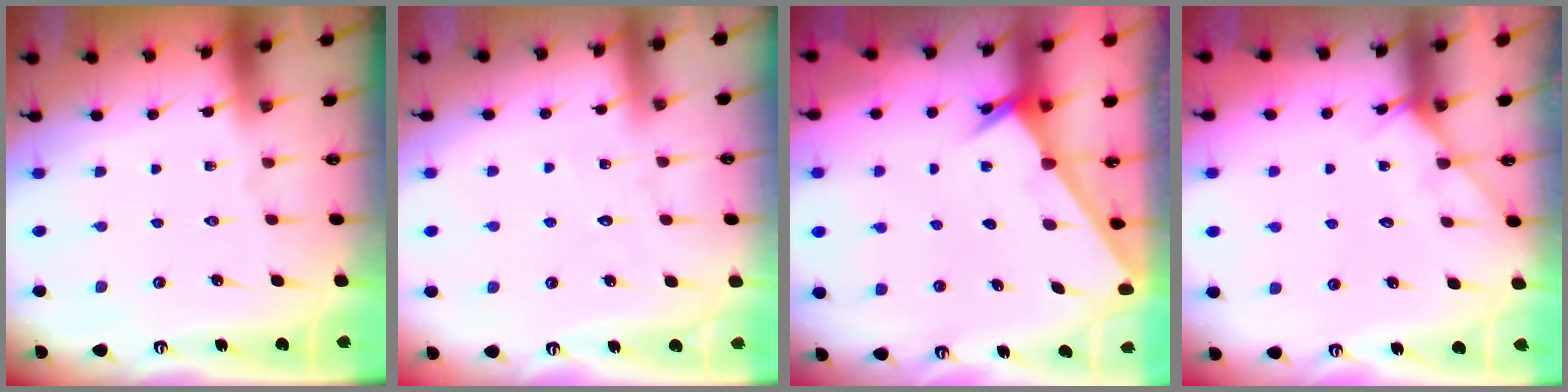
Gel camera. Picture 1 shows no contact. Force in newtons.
{"total": 3.1, "press": 3.1, "slide": 0.2}
{"total": 2.4, "press": 2.4, "slide": 0.2}
{"total": 5.3, "press": 5.3, "slide": 0.5}